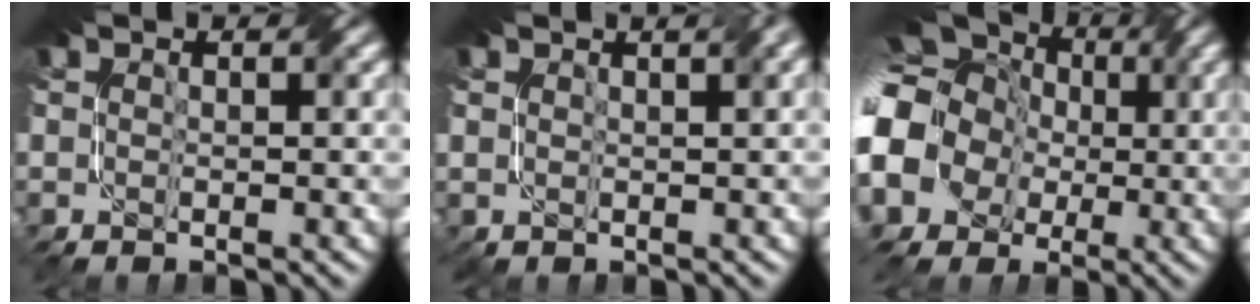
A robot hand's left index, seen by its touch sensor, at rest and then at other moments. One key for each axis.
{"total": 2.2, "fx": 1.5, "fy": 0.7, "fz": 1.4, "tx": -0.010, "ty": 0.008, "tz": 0.022}
{"total": 15.4, "fx": 0.2, "fy": 13.6, "fz": 7.2, "tx": -0.201, "ty": 0.000, "tz": -0.047}